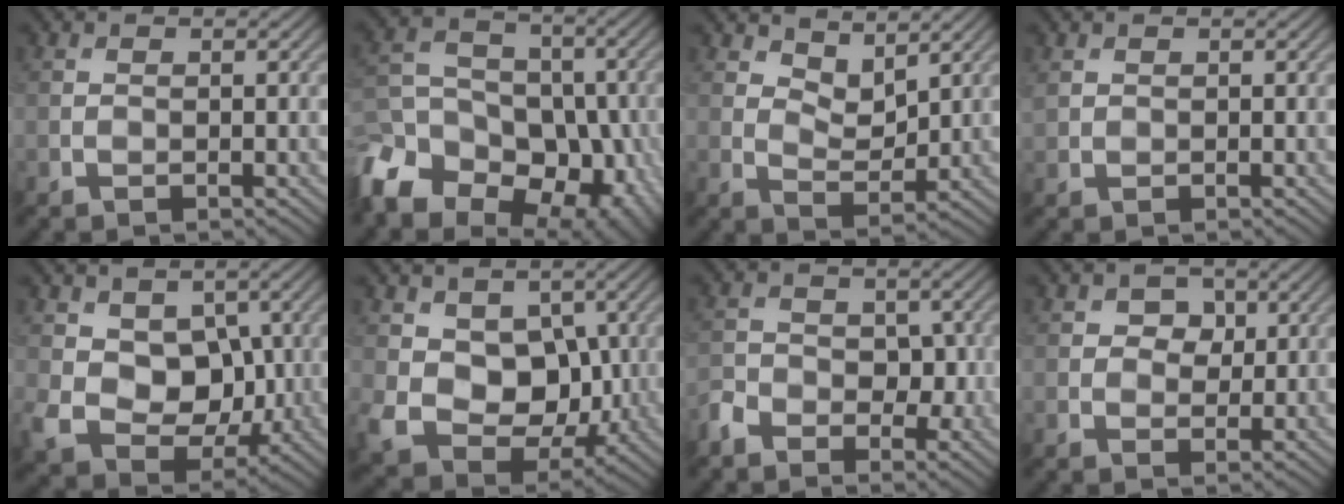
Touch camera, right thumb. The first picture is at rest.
{"total": 19.1, "force": [-9.5, 14.2, 8.5], "torque": [-0.198, -0.059, -0.152]}
{"total": 4.5, "force": [3.5, 1.9, 2.1], "torque": [-0.047, -0.009, 0.058]}
{"total": 1.0, "force": [0.6, 0.7, 0.4], "torque": [-0.012, 0.000, 0.015]}
{"total": 8.7, "force": [0.7, 6.7, 5.4], "torque": [-0.115, -0.024, 0.007]}
{"total": 9.6, "force": [0.7, 7.4, 6.1], "torque": [-0.123, -0.027, 0.008]}
{"total": 4.4, "force": [-2.4, 3.0, 2.2], "torque": [-0.040, -0.001, -0.051]}
{"total": 3.1, "force": [1.0, 2.4, 1.6], "torque": [-0.023, -0.001, 0.006]}